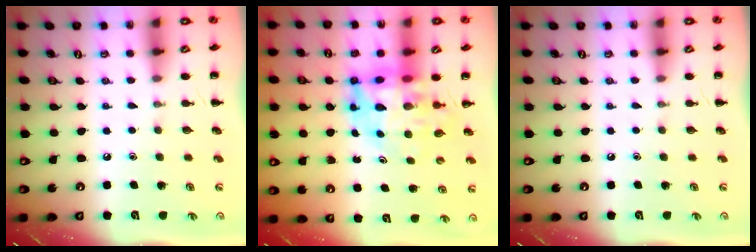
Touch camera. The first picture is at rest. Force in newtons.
{"total": 12.0, "press": 11.4, "slide": 3.6}
{"total": 0.0}